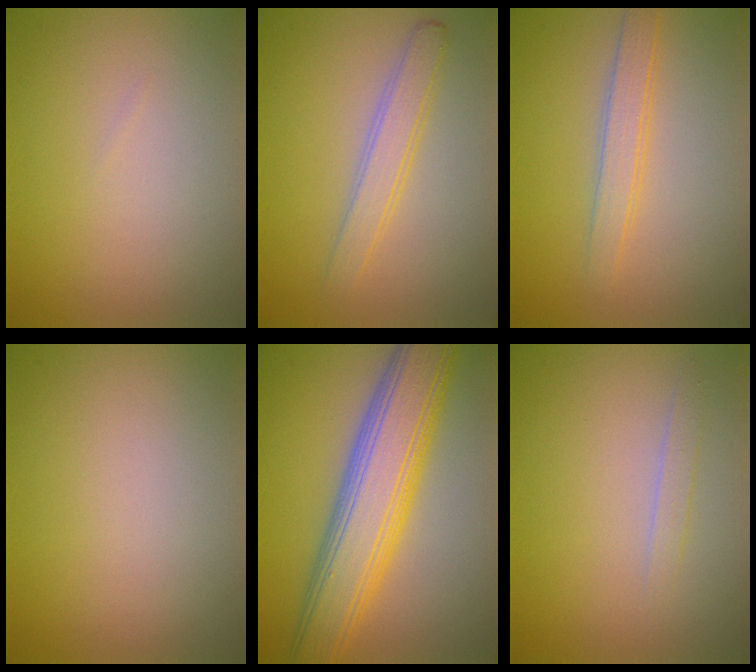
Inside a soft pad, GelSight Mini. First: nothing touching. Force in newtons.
{"total": 2.6, "press": 2.6, "slide": 0.2}
{"total": 2.4, "press": 2.4, "slide": 0.1}
{"total": 0.0}
{"total": 9.6, "press": 9.6, "slide": 0.4}
{"total": 1.1, "press": 1.1, "slide": 0.0}